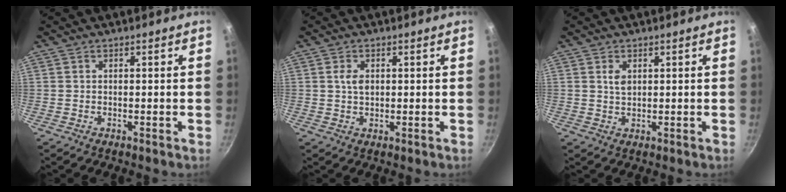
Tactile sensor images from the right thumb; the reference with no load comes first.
{"total": 2.6, "force": [0.6, 1.6, 1.9], "torque": [-0.032, -0.002, 0.012]}
{"total": 2.2, "force": [0.7, 1.3, 1.5], "torque": [-0.023, -0.005, 0.015]}